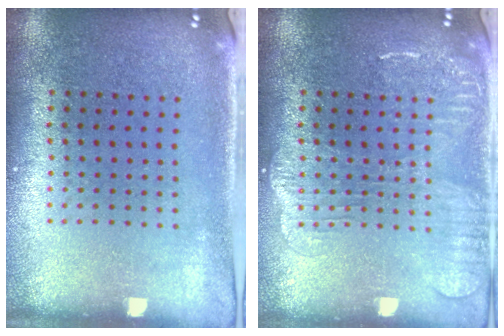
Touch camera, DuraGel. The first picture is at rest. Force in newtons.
{"total": 2.8, "press": 2.7, "slide": 0.4}